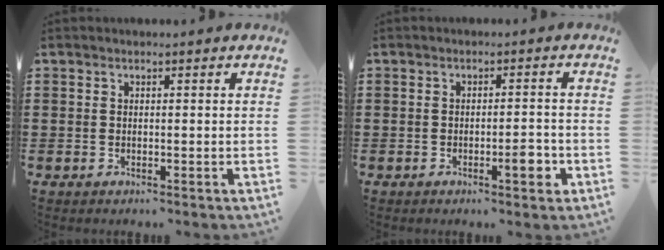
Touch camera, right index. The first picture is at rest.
{"total": 3.6, "force": [-1.5, 0.7, 3.2], "torque": [-0.041, -0.002, -0.027]}